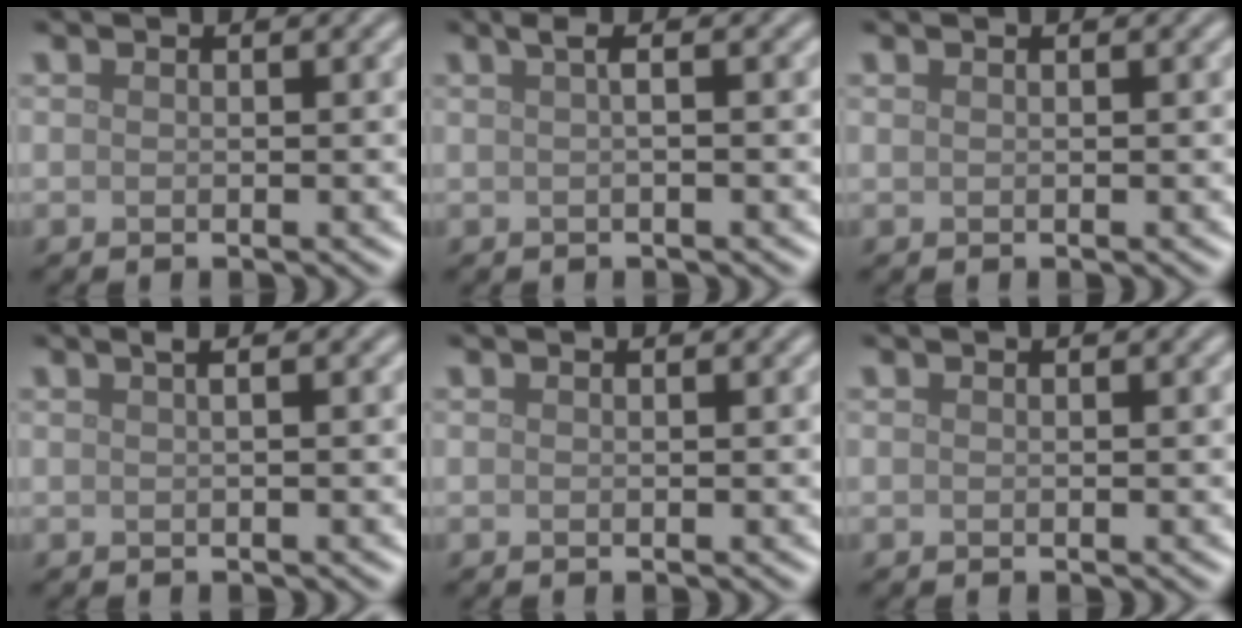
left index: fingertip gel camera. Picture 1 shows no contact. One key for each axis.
{"total": 1.4, "fx": 0.2, "fy": 0.3, "fz": 1.4, "tx": -0.026, "ty": 0.004, "tz": 0.002}
{"total": 0.0}
{"total": 1.5, "fx": 0.5, "fy": 0.6, "fz": 1.3, "tx": -0.010, "ty": 0.000, "tz": 0.000}
{"total": 0.0}
{"total": 0.0}